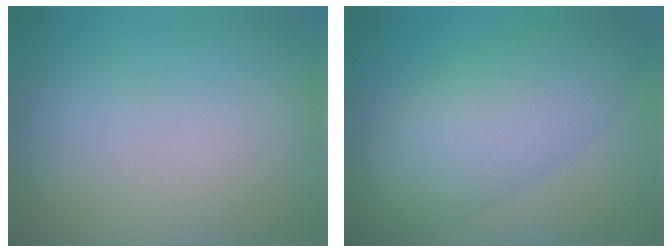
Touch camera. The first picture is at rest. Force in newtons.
{"total": 7.5, "press": 7.5, "slide": 0.2}